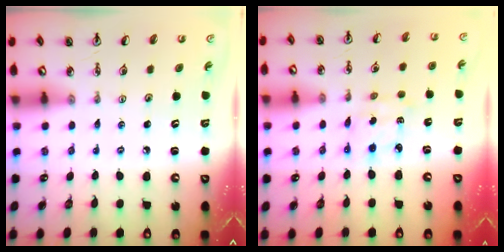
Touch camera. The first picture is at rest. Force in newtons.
{"total": 2.9, "press": 2.9, "slide": 0.2}